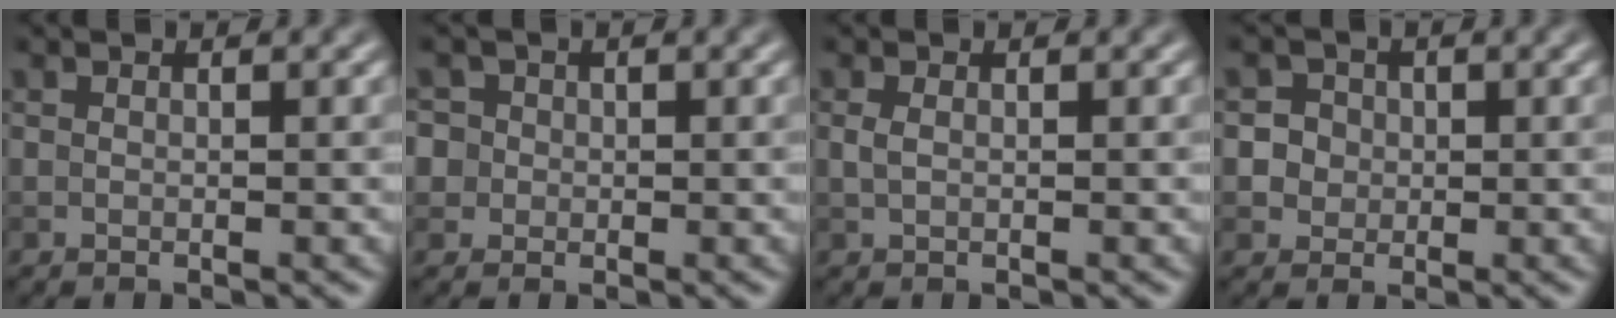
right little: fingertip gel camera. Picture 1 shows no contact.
{"total": 3.9, "force": [1.0, 3.6, 1.4], "torque": [-0.013, 0.027, 0.001]}
{"total": 0.8, "force": [0.1, 0.5, 0.6], "torque": [-0.016, 0.000, 0.002]}
{"total": 4.4, "force": [1.1, 4.0, 1.5], "torque": [-0.012, 0.024, 0.010]}